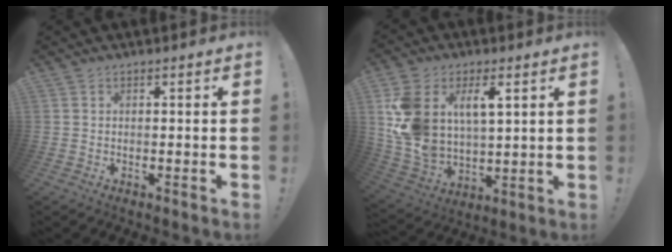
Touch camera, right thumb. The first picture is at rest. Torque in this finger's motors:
{"motor_torque": [1.66, 1.73, 0.65, 0.22, 0.28]}